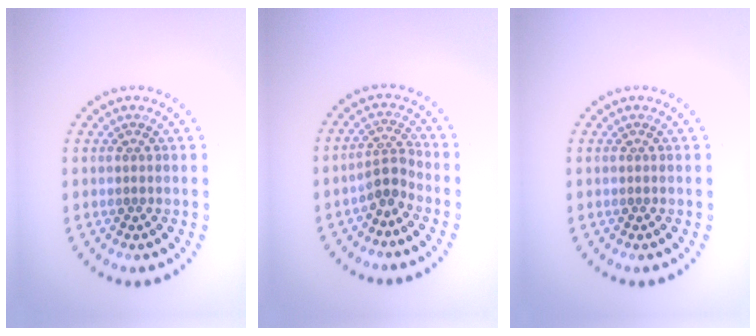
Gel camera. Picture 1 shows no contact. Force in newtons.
{"total": 2.3, "press": 1.6, "slide": 1.5}
{"total": 0.0}